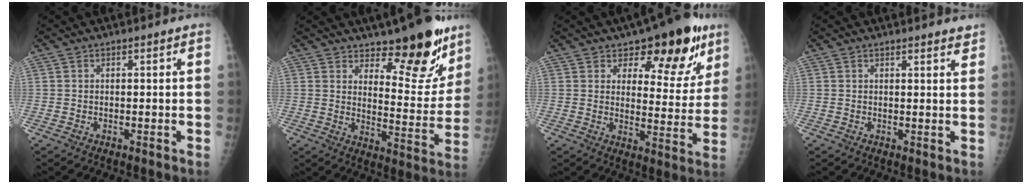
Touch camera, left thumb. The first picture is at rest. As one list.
[{"total": 14.2, "force": [10.5, 5.4, 8.0], "torque": [-0.051, -0.087, 0.155]}, {"total": 14.9, "force": [9.1, 7.3, 9.2], "torque": [-0.054, -0.050, 0.127]}, {"total": 2.9, "force": [2.7, 0.6, 0.9], "torque": [-0.003, -0.014, 0.025]}]